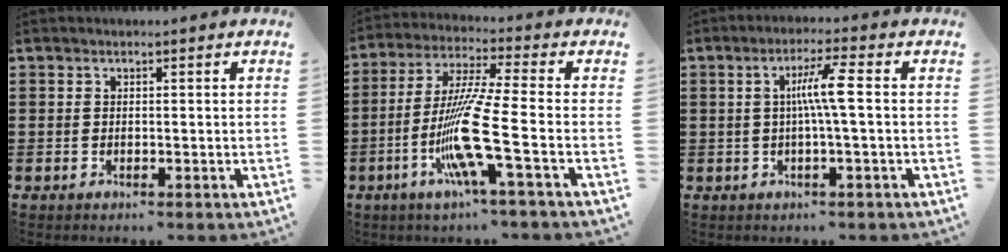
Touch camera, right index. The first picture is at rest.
{"total": 12.5, "force": [-4.0, 0.6, 11.8], "torque": [-0.253, -0.021, -0.086]}
{"total": 5.6, "force": [0.1, -0.1, 5.6], "torque": [-0.105, 0.000, -0.005]}